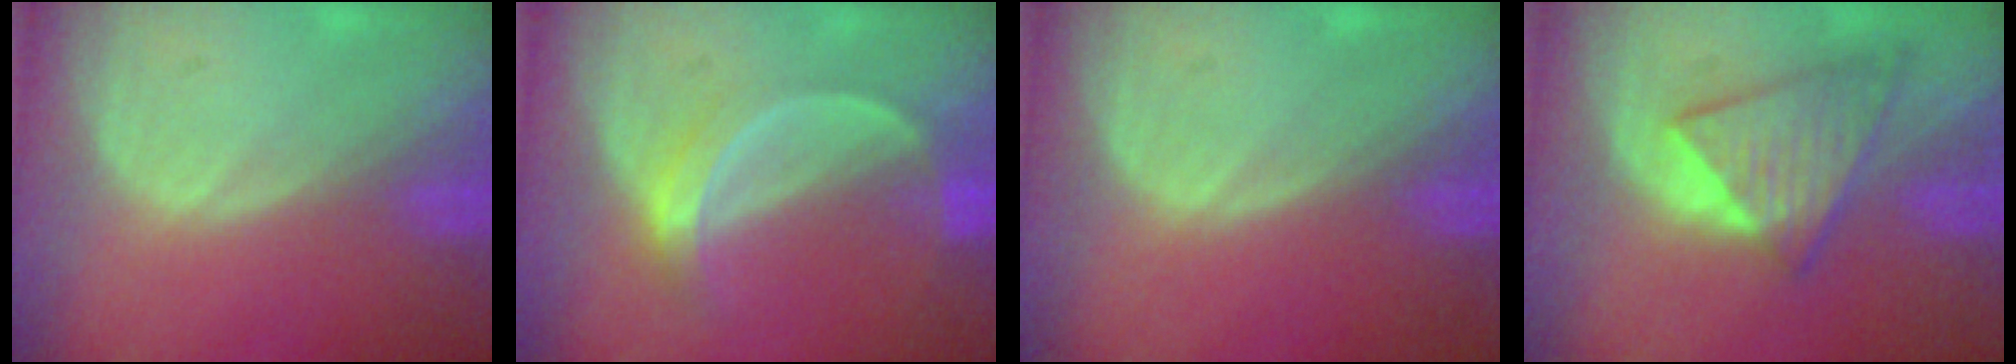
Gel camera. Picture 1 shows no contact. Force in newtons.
{"total": 5.3, "press": 4.8, "slide": 2.3}
{"total": 0.0}
{"total": 6.5, "press": 6.5, "slide": 0.7}